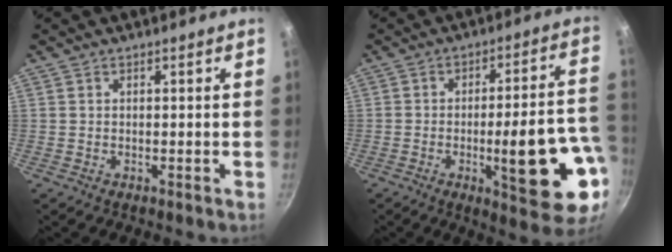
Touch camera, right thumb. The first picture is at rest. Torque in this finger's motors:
{"motor_torque": [2.35, 2.19, 1.96, -0.51, 0.41]}